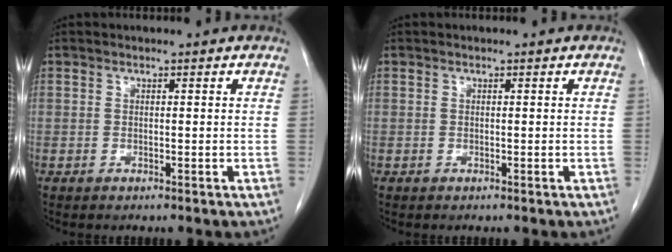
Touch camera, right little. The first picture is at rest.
{"total": 0.0}